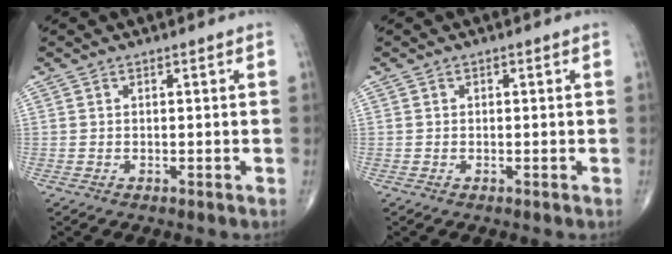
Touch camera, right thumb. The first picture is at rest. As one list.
[{"total": 0.0}]